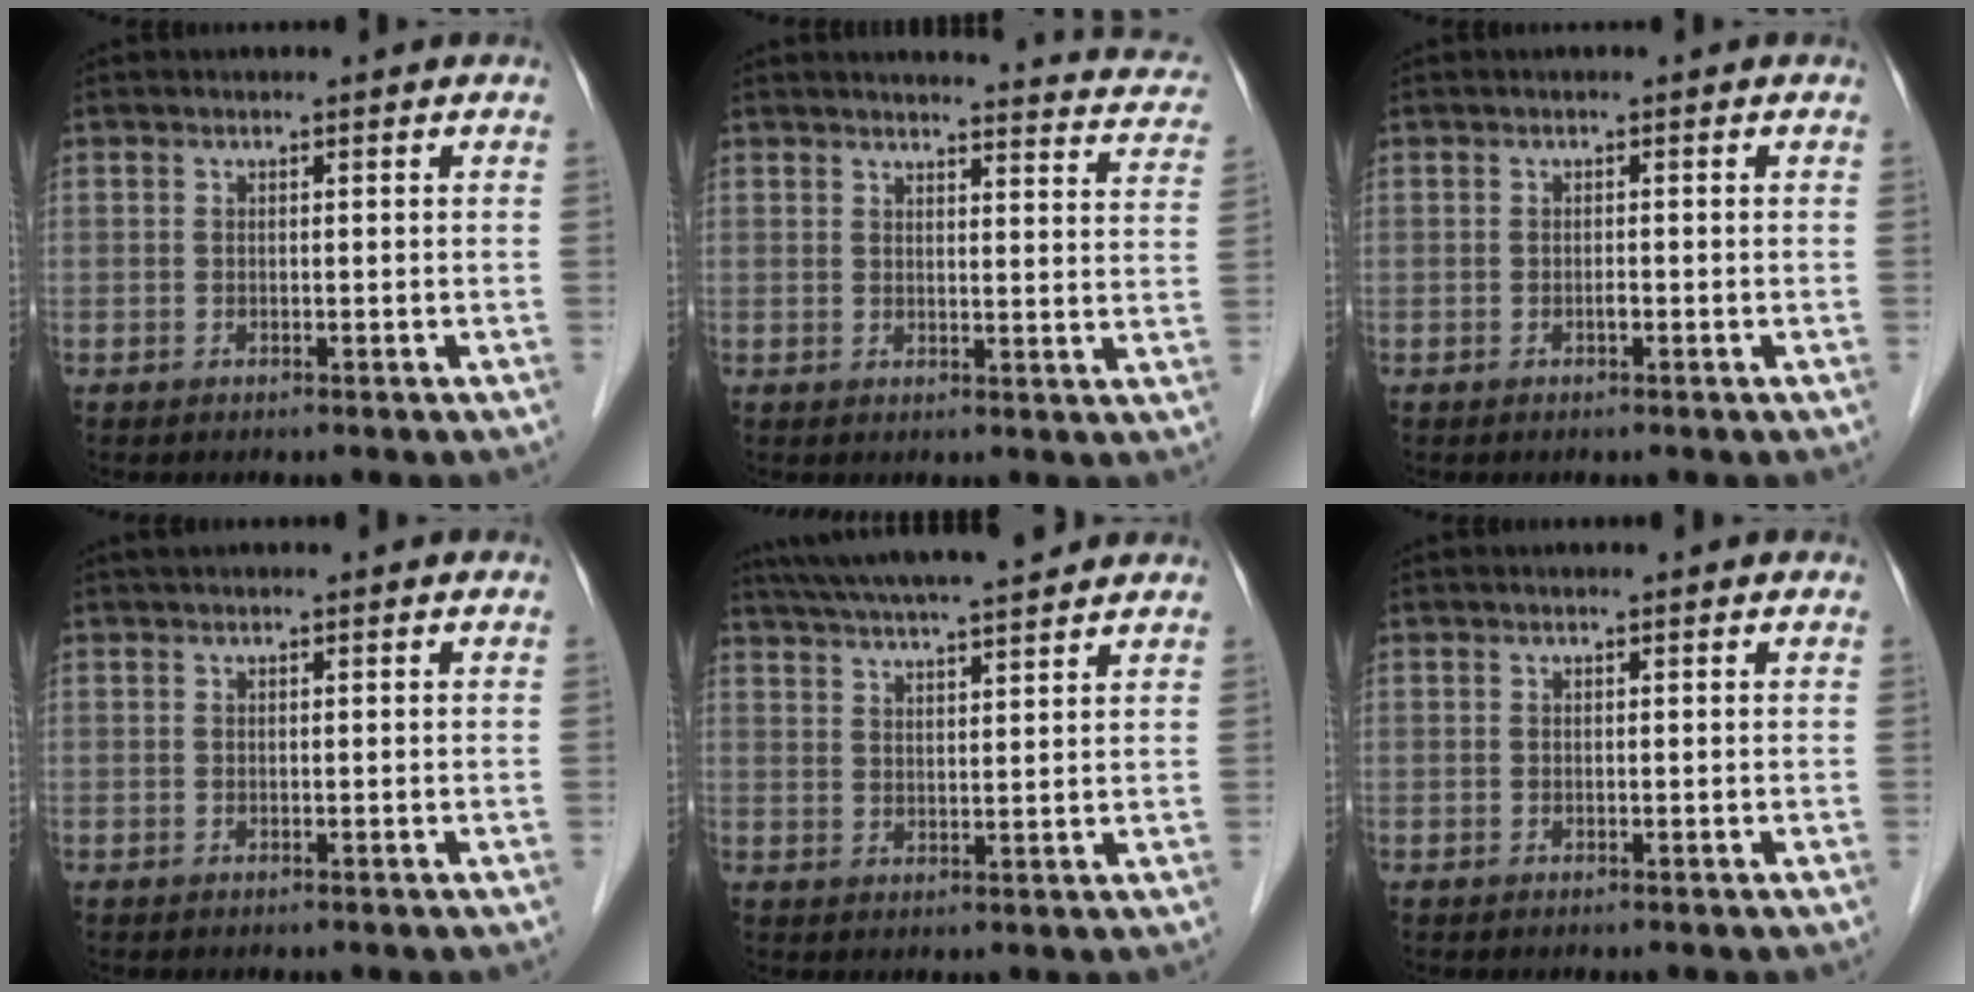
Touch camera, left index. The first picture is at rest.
{"total": 15.8, "force": [15.1, 2.3, 4.1], "torque": [-0.026, -0.050, 0.142]}
{"total": 0.7, "force": [-0.6, 0.1, 0.3], "torque": [-0.008, -0.005, -0.009]}
{"total": 1.4, "force": [1.2, 0.1, 0.7], "torque": [-0.009, 0.021, 0.021]}
{"total": 14.8, "force": [13.2, 0.9, 6.7], "torque": [-0.122, 0.028, 0.198]}
{"total": 1.2, "force": [1.1, 0.1, 0.4], "torque": [-0.009, 0.012, 0.013]}